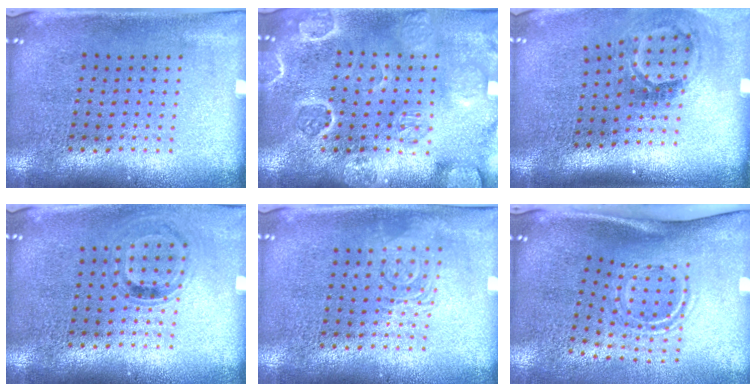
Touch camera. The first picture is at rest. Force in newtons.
{"total": 3.3, "press": 3.1, "slide": 1.0}
{"total": 1.8, "press": 1.2, "slide": 1.4}
{"total": 0.9, "press": 0.9, "slide": 0.3}
{"total": 2.7, "press": 2.6, "slide": 0.4}
{"total": 1.8, "press": 1.1, "slide": 1.4}